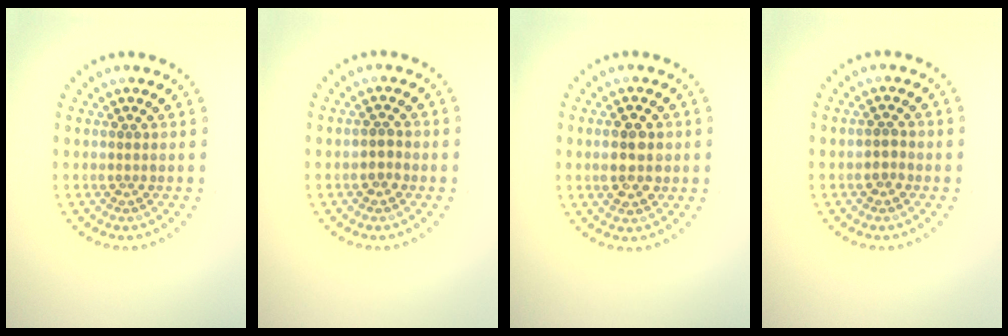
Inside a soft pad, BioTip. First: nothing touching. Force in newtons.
{"total": 0.8, "press": 0.8, "slide": 0.2}
{"total": 4.2, "press": 4.1, "slide": 0.4}
{"total": 0.8, "press": 0.8, "slide": 0.2}